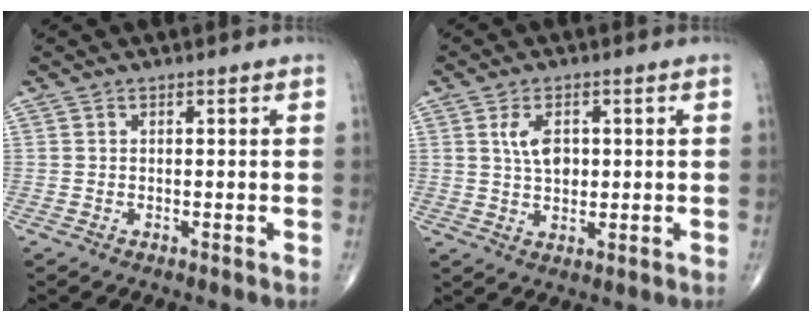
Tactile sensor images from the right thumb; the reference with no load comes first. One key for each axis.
{"total": 5.6, "fx": 1.2, "fy": 3.4, "fz": 4.3, "tx": -0.068, "ty": -0.004, "tz": 0.023}